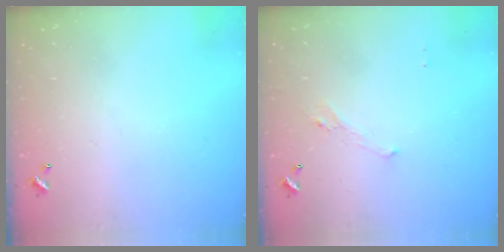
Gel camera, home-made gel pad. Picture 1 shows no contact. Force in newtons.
{"total": 0.8, "press": 0.4, "slide": 0.7}